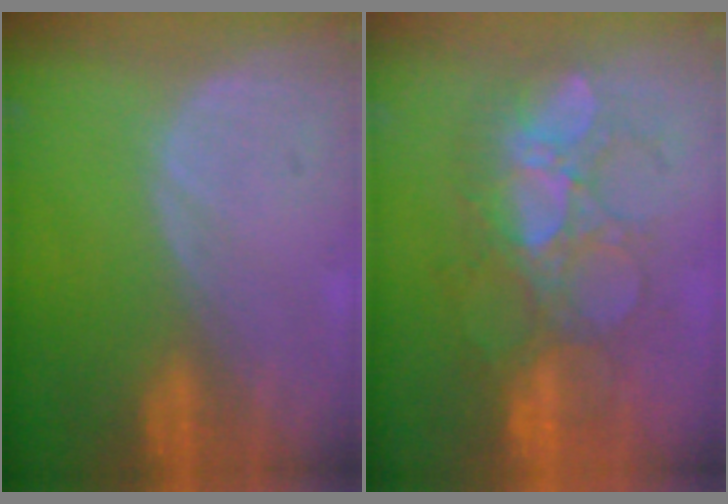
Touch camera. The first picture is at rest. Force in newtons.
{"total": 8.8, "press": 8.7, "slide": 1.6}